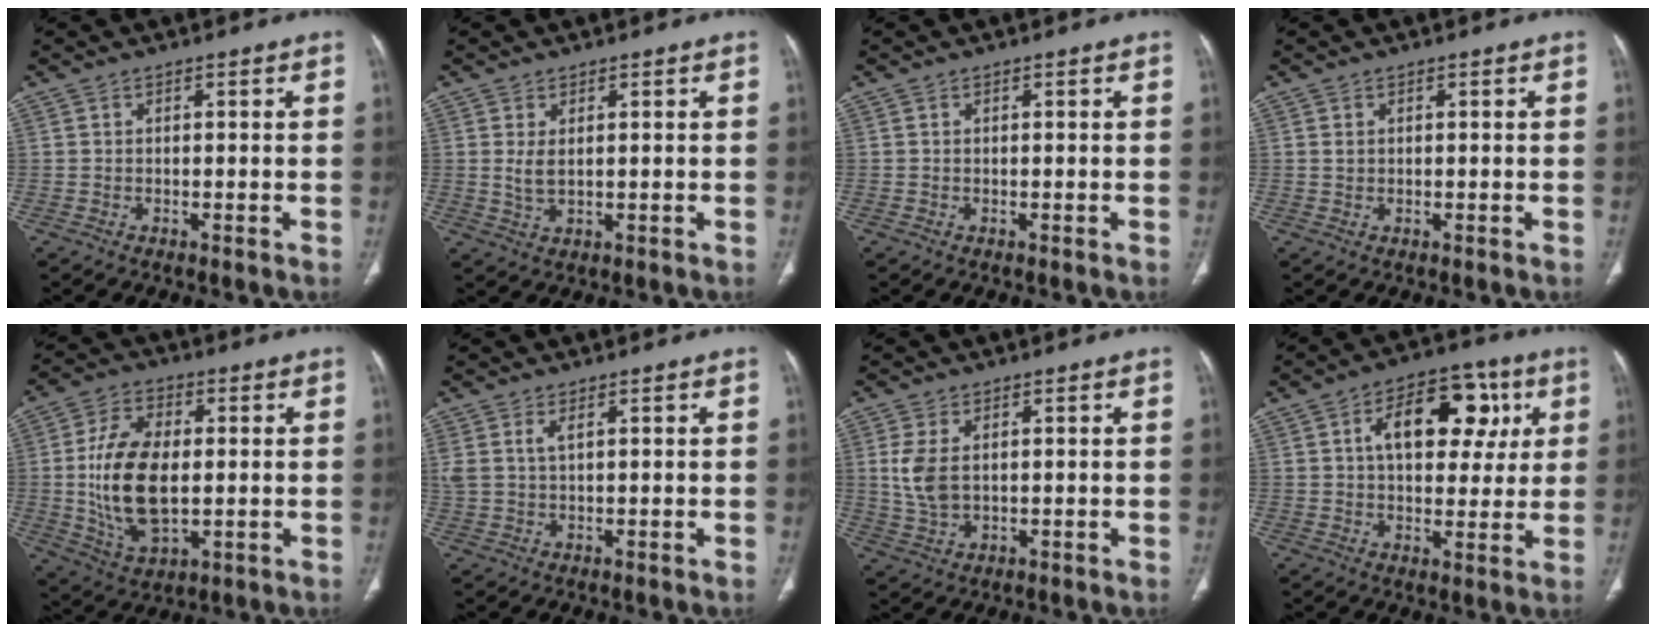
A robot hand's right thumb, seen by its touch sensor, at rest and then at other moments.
{"total": 3.0, "force": [0.6, 1.6, 2.5], "torque": [-0.050, -0.008, 0.020]}
{"total": 0.0}
{"total": 0.8, "force": [0.3, 0.6, 0.4], "torque": [-0.004, 0.000, 0.006]}
{"total": 15.6, "force": [-0.1, 9.0, 12.8], "torque": [-0.234, -0.003, 0.006]}
{"total": 3.1, "force": [1.3, 1.3, 2.4], "torque": [-0.064, 0.007, 0.037]}
{"total": 6.1, "force": [1.0, 3.7, 4.8], "torque": [-0.106, -0.002, 0.027]}
{"total": 16.0, "force": [4.7, 9.3, 12.1], "torque": [-0.134, 0.012, 0.068]}